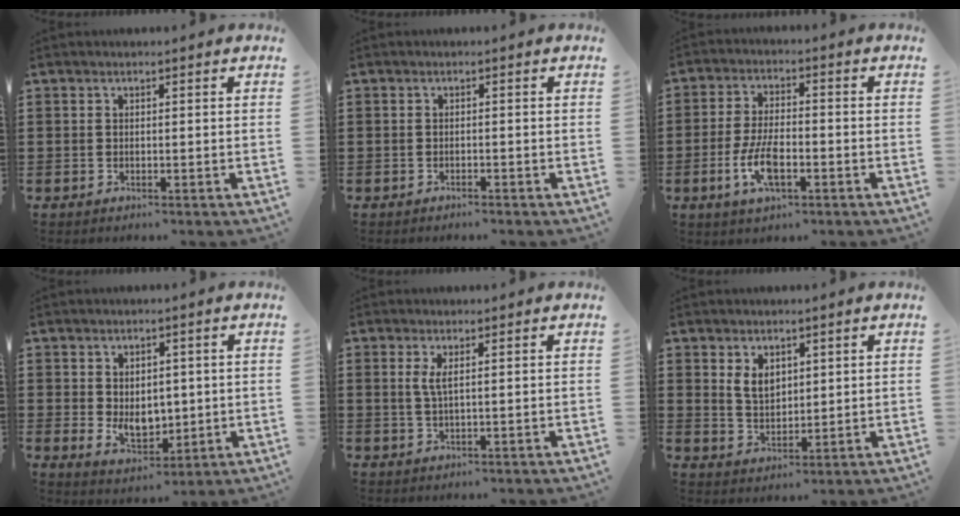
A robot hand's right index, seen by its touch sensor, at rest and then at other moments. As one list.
[{"total": 0.6, "force": [-0.6, -0.1, 0.1], "torque": [-0.005, -0.003, -0.011]}, {"total": 7.1, "force": [-2.5, 2.9, 6.0], "torque": [-0.133, -0.006, -0.048]}, {"total": 5.3, "force": [0.6, 4.0, 3.4], "torque": [-0.056, 0.005, 0.011]}, {"total": 2.1, "force": [0.7, 0.2, 2.0], "torque": [-0.043, 0.000, 0.010]}, {"total": 4.0, "force": [1.8, 2.6, 2.4], "torque": [-0.047, 0.005, 0.032]}]